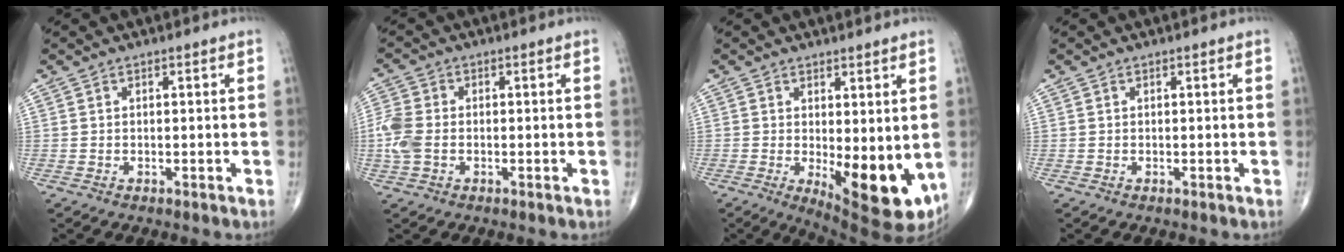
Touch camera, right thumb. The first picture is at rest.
{"total": 6.0, "force": [-1.0, 4.1, 4.3], "torque": [-0.119, 0.007, -0.026]}
{"total": 12.3, "force": [-1.7, 4.7, 11.3], "torque": [-0.146, -0.028, -0.008]}
{"total": 0.0}